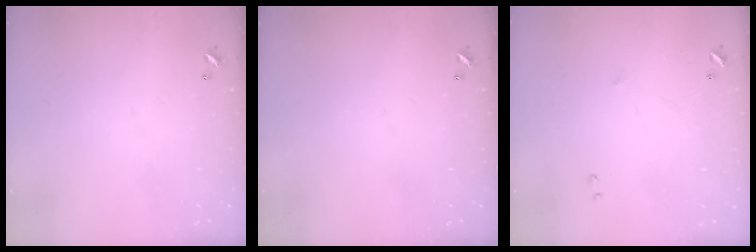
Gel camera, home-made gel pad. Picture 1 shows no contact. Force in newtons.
{"total": 0.0}
{"total": 6.0, "press": 5.9, "slide": 0.8}